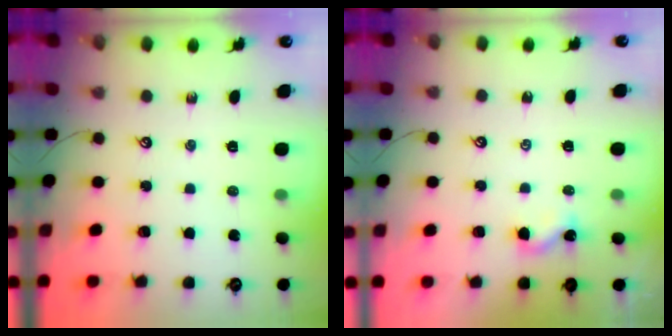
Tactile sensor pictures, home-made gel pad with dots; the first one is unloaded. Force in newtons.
{"total": 2.0, "press": 2.0, "slide": 0.4}